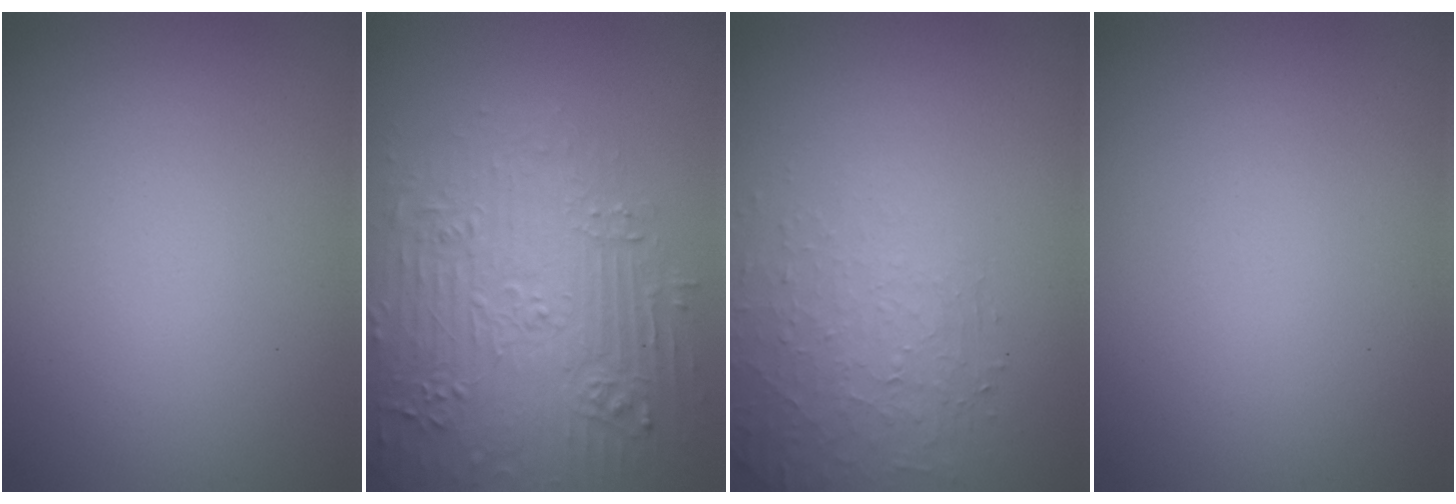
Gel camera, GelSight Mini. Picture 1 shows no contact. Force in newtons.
{"total": 5.2, "press": 5.1, "slide": 1.3}
{"total": 1.5, "press": 0.8, "slide": 1.3}
{"total": 0.0}